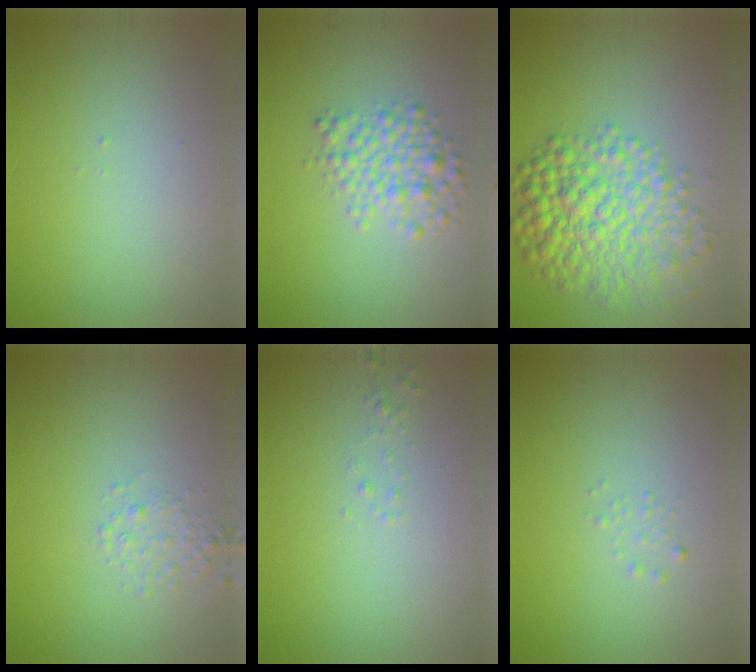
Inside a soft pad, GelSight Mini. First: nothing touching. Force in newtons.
{"total": 3.6, "press": 3.6, "slide": 0.2}
{"total": 7.6, "press": 7.6, "slide": 0.1}
{"total": 1.5, "press": 1.5, "slide": 0.1}
{"total": 0.7, "press": 0.6, "slide": 0.1}
{"total": 0.6, "press": 0.6, "slide": 0.0}